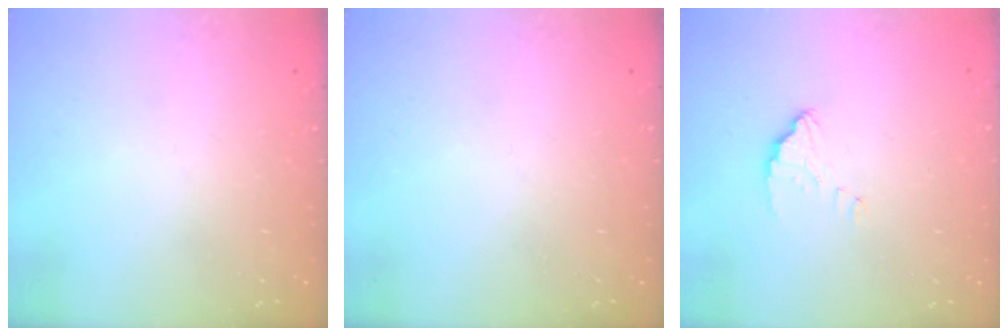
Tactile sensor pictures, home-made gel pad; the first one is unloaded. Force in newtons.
{"total": 0.0}
{"total": 2.8, "press": 2.8, "slide": 0.1}